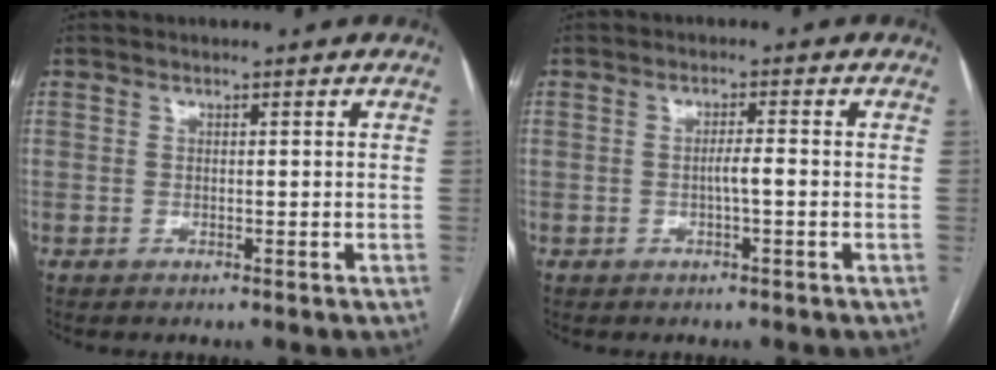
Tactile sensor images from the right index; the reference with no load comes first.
{"total": 2.1, "force": [-0.5, 0.0, 2.0], "torque": [-0.035, 0.002, -0.009]}